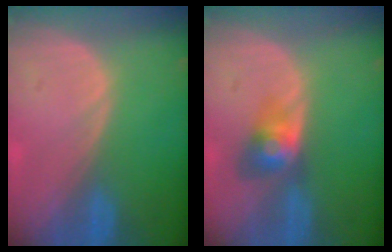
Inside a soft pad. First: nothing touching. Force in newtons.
{"total": 3.9, "press": 3.9, "slide": 0.2}